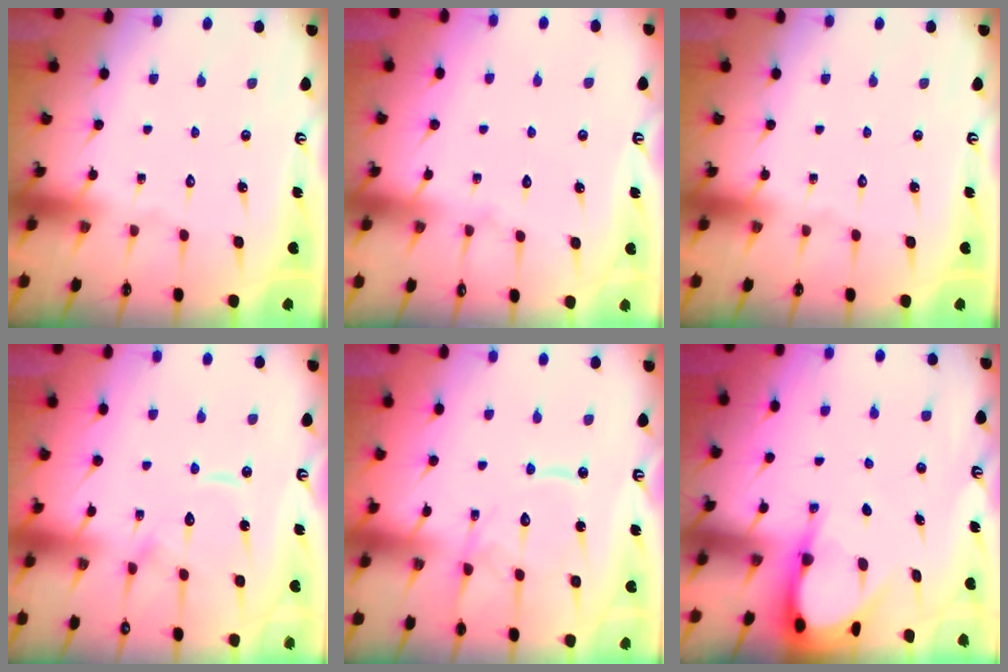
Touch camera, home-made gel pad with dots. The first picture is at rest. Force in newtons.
{"total": 4.1, "press": 4.1, "slide": 0.5}
{"total": 0.0}
{"total": 11.7, "press": 11.6, "slide": 1.0}
{"total": 12.8, "press": 12.7, "slide": 1.3}
{"total": 5.2, "press": 5.1, "slide": 0.7}